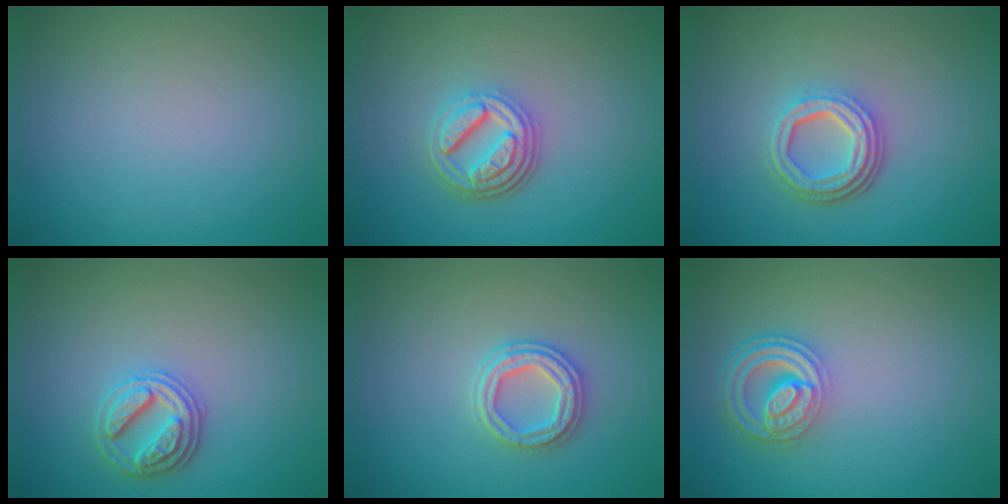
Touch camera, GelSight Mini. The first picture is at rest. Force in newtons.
{"total": 4.7, "press": 3.5, "slide": 3.1}
{"total": 4.4, "press": 3.3, "slide": 3.0}
{"total": 2.9, "press": 2.8, "slide": 0.8}
{"total": 2.8, "press": 2.7, "slide": 0.8}
{"total": 4.6, "press": 3.6, "slide": 2.9}